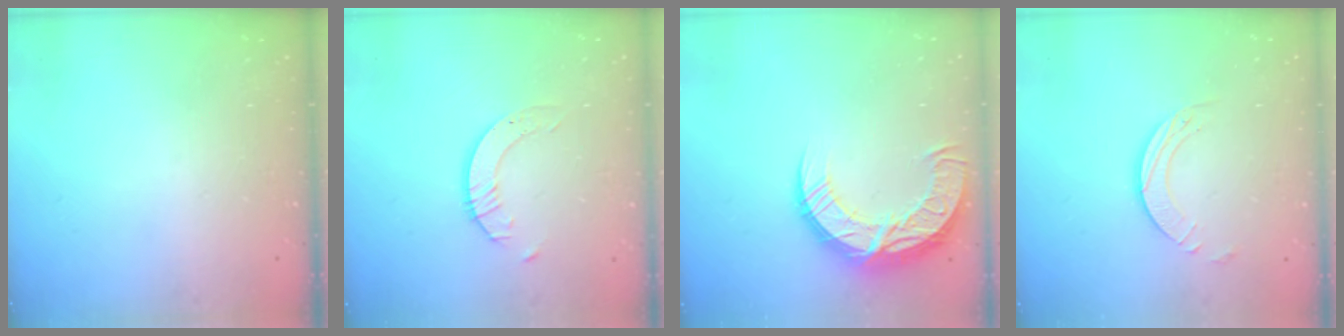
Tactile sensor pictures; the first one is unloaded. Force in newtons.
{"total": 2.4, "press": 2.4, "slide": 0.2}
{"total": 14.6, "press": 14.5, "slide": 0.8}
{"total": 3.8, "press": 3.8, "slide": 0.3}